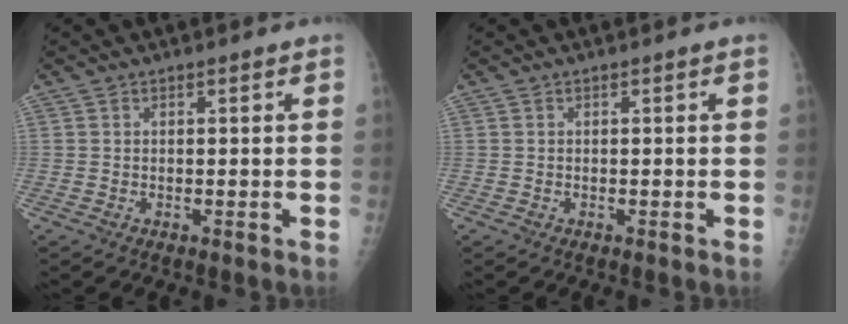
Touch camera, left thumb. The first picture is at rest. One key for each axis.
{"total": 0.0}